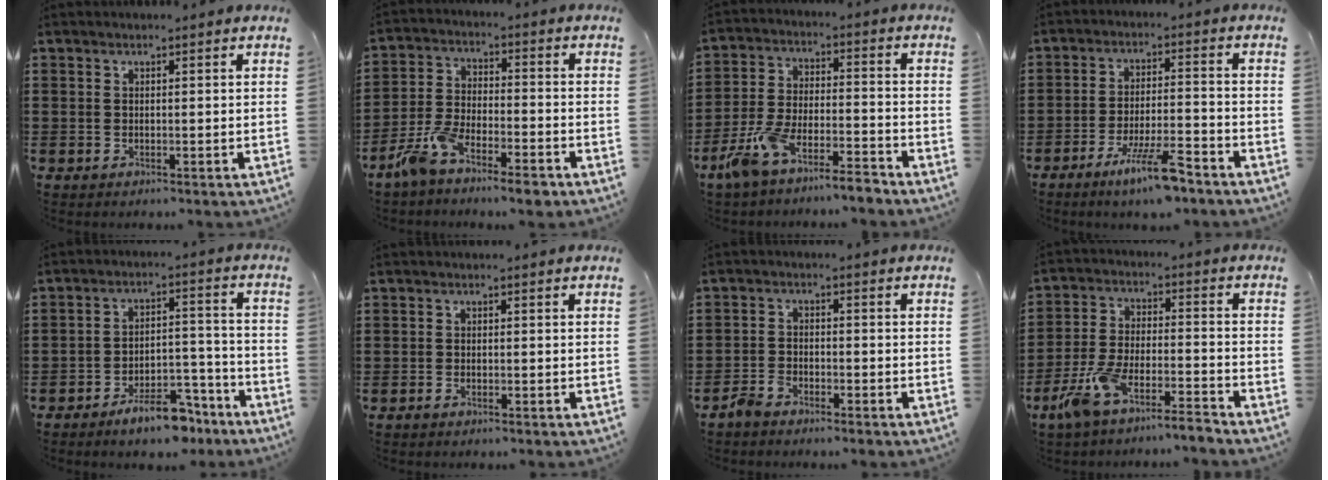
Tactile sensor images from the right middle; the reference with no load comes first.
{"total": 7.2, "force": [-6.0, 1.3, 3.8], "torque": [-0.089, 0.001, -0.116]}
{"total": 7.9, "force": [-7.1, 0.7, 3.4], "torque": [-0.079, 0.003, -0.140]}
{"total": 8.2, "force": [-5.7, 1.2, 5.8], "torque": [-0.114, -0.004, -0.105]}
{"total": 8.1, "force": [-6.7, 2.4, 3.8], "torque": [-0.062, 0.022, -0.122]}
{"total": 0.8, "force": [-0.7, 0.1, 0.3], "torque": [-0.009, -0.004, -0.013]}
{"total": 2.8, "force": [-2.7, 0.7, 0.6], "torque": [-0.029, 0.003, -0.059]}
{"total": 7.8, "force": [-7.0, 0.1, 3.5], "torque": [-0.087, -0.007, -0.140]}